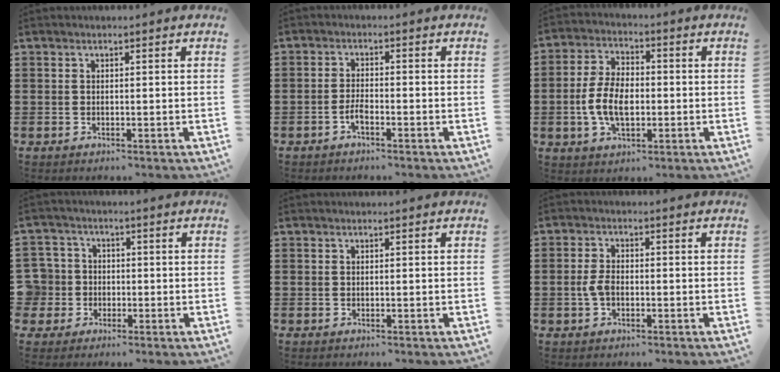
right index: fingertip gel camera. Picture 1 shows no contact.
{"total": 2.4, "force": [-1.4, 0.4, 1.9], "torque": [-0.051, -0.007, -0.030]}
{"total": 7.8, "force": [-1.2, 4.5, 6.2], "torque": [-0.143, 0.004, -0.029]}
{"total": 5.0, "force": [-1.1, 4.8, 0.6], "torque": [-0.055, 0.002, -0.028]}
{"total": 0.0}
{"total": 3.1, "force": [-0.8, 1.7, 2.6], "torque": [-0.071, -0.008, -0.019]}